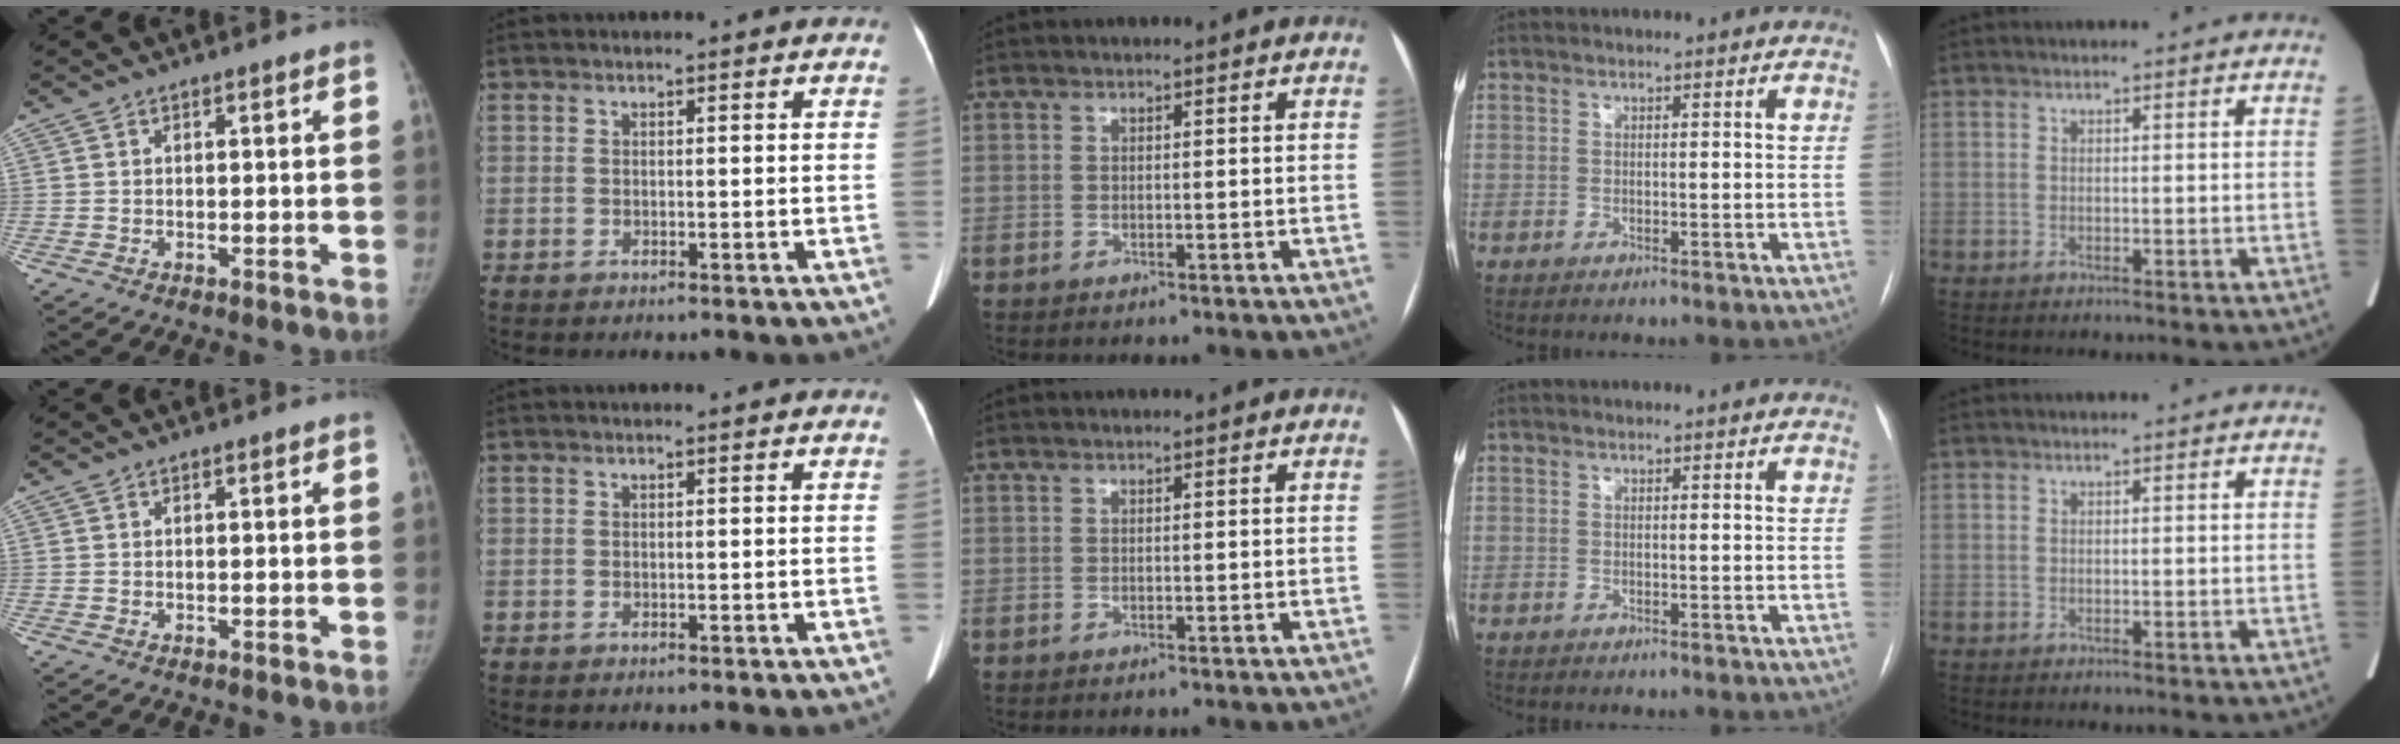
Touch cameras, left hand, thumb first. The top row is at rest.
{}